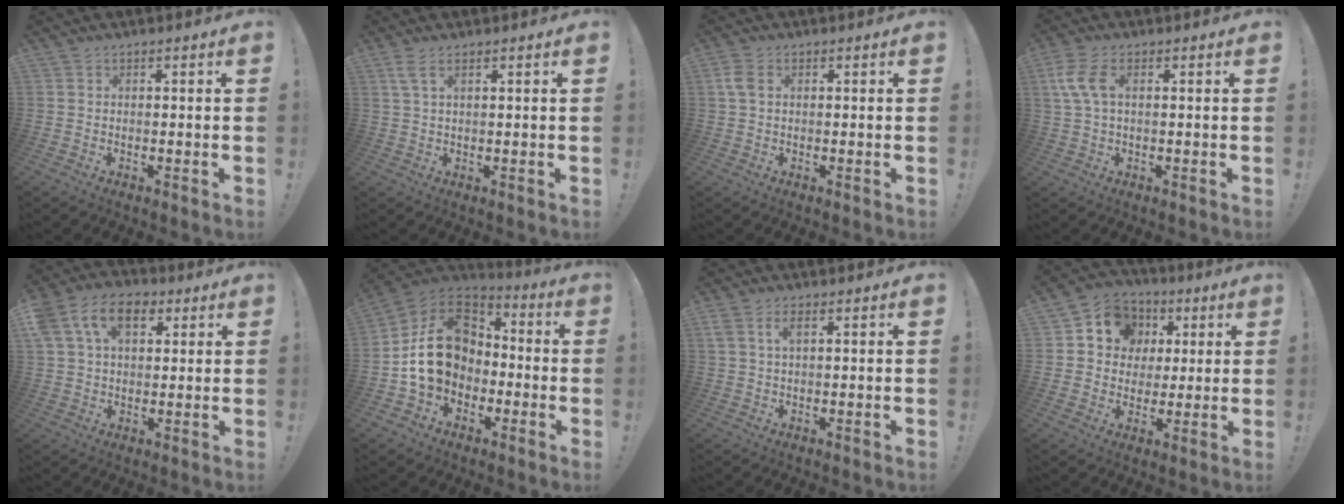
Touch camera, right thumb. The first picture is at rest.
{"total": 2.8, "force": [1.3, 0.2, 2.4], "torque": [-0.048, 0.001, 0.022]}
{"total": 3.3, "force": [0.9, 1.8, 2.5], "torque": [-0.061, 0.004, 0.016]}
{"total": 7.3, "force": [1.8, 3.3, 6.3], "torque": [-0.141, 0.001, 0.035]}
{"total": 13.5, "force": [5.3, 9.1, 8.5], "torque": [-0.149, -0.001, 0.101]}
{"total": 17.6, "force": [0.1, 14.5, 10.0], "torque": [-0.166, 0.027, 0.014]}
{"total": 3.5, "force": [1.5, 1.3, 2.9], "torque": [-0.054, 0.000, 0.026]}
{"total": 10.7, "force": [2.9, 9.5, 3.9], "torque": [-0.057, -0.010, 0.061]}